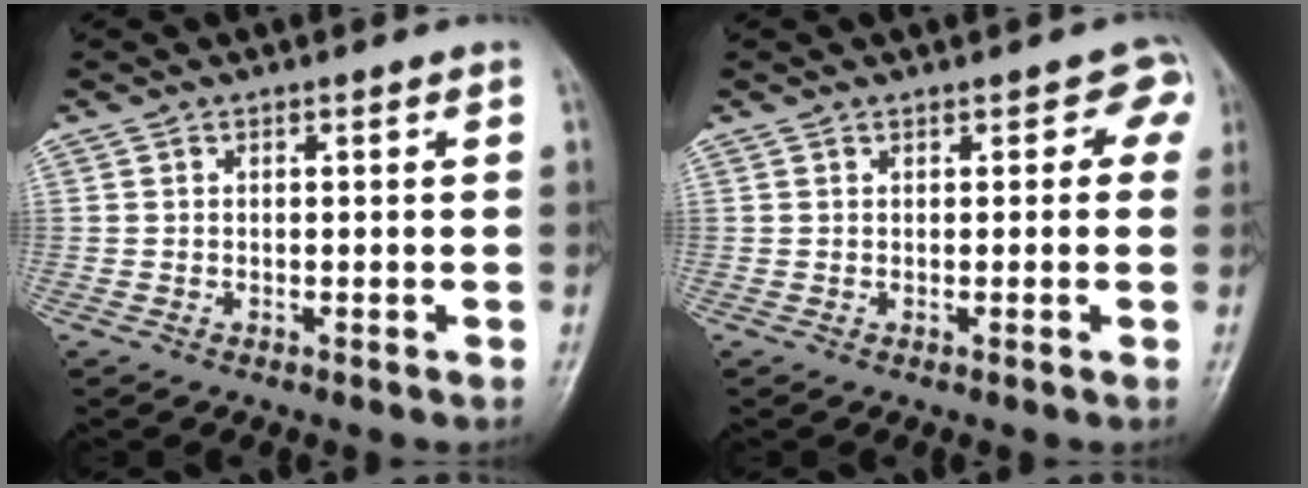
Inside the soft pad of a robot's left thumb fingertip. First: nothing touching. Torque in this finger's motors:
{"motor_torque": [-0.28, 0.18, -0.11, -0.03, 0.03]}